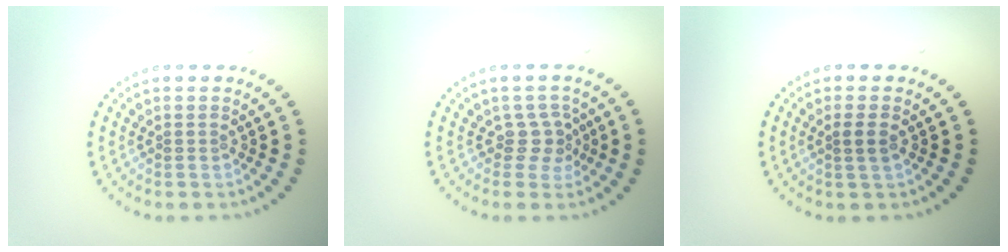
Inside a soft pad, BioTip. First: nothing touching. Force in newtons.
{"total": 2.0, "press": 1.5, "slide": 1.4}
{"total": 1.4, "press": 1.2, "slide": 0.6}